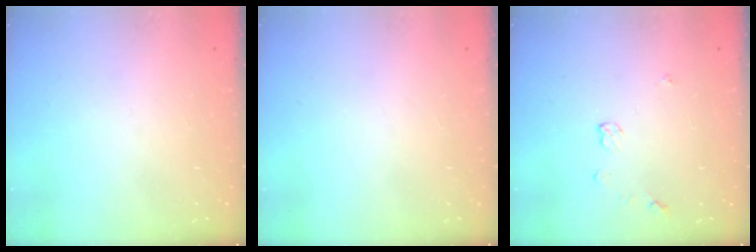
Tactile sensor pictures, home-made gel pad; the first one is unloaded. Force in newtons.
{"total": 0.0}
{"total": 3.7, "press": 3.7, "slide": 0.4}